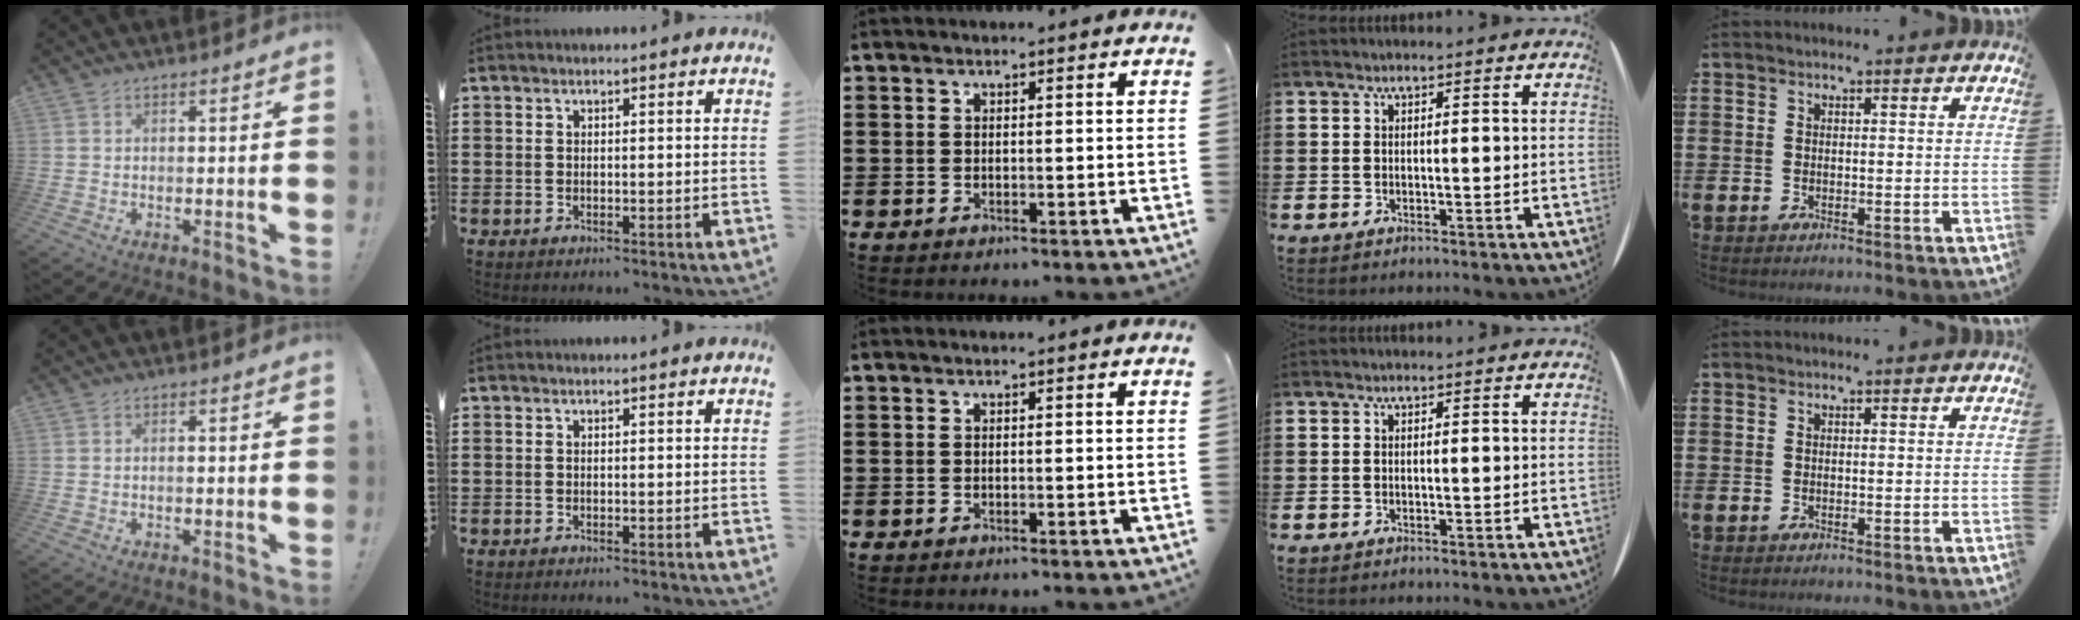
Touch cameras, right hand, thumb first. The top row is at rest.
{"thumb": {"total": 0.7, "force": [-0.4, 0.0, 0.6], "torque": [-0.017, 0.001, -0.006]}}